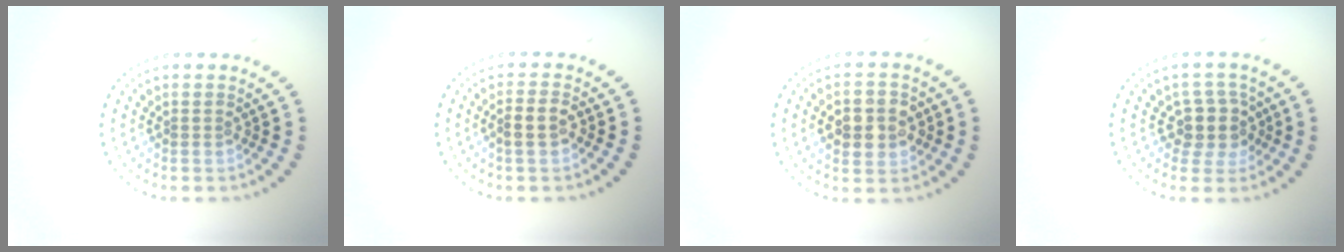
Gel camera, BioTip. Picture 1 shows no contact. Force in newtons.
{"total": 2.0, "press": 2.0, "slide": 0.6}
{"total": 4.3, "press": 4.2, "slide": 0.5}
{"total": 3.0, "press": 2.6, "slide": 1.5}